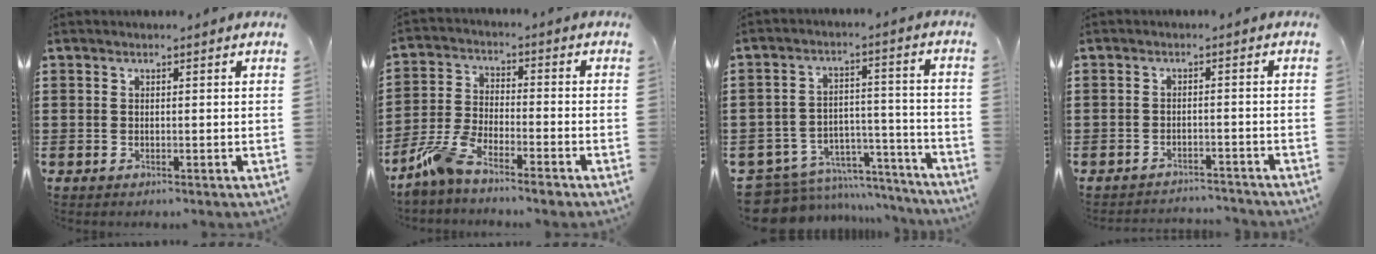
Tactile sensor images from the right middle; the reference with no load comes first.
{"total": 6.9, "force": [-5.6, 1.1, 3.8], "torque": [-0.096, -0.007, -0.111]}
{"total": 7.9, "force": [-7.0, 3.2, 1.6], "torque": [-0.041, 0.019, -0.137]}
{"total": 2.4, "force": [-2.4, 0.1, 0.0], "torque": [-0.007, 0.001, -0.050]}